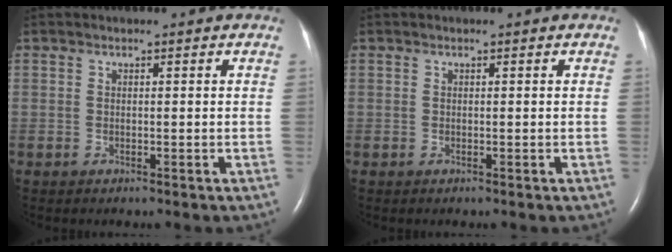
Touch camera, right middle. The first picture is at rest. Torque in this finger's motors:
{"motor_torque": [-0.08, 0.13, 0.00, 0.01]}